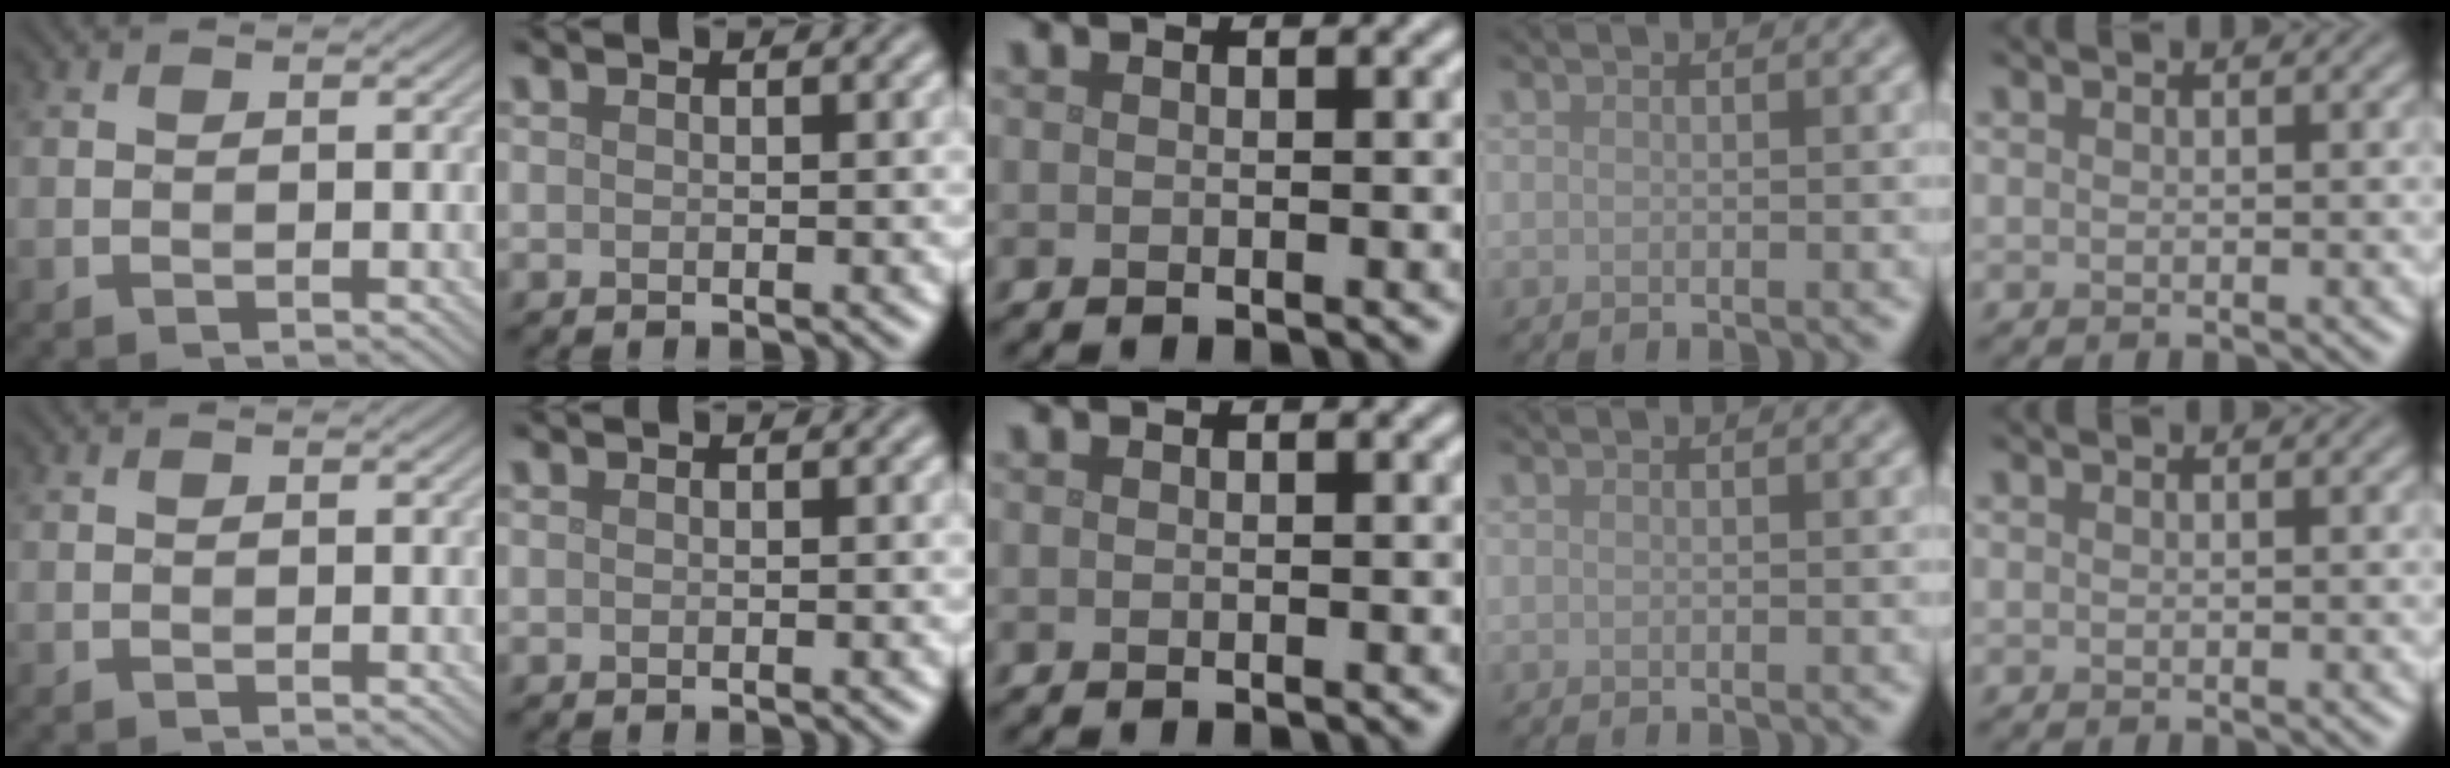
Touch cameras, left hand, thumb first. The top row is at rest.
{}